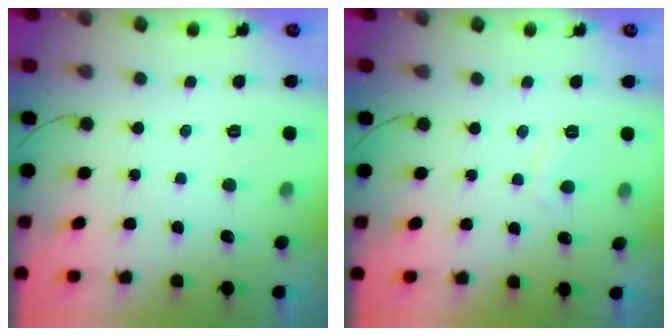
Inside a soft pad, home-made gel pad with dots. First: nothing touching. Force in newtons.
{"total": 1.5, "press": 1.3, "slide": 0.6}